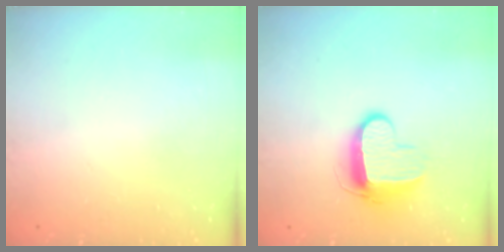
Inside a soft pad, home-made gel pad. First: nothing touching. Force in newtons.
{"total": 9.6, "press": 9.6, "slide": 0.8}